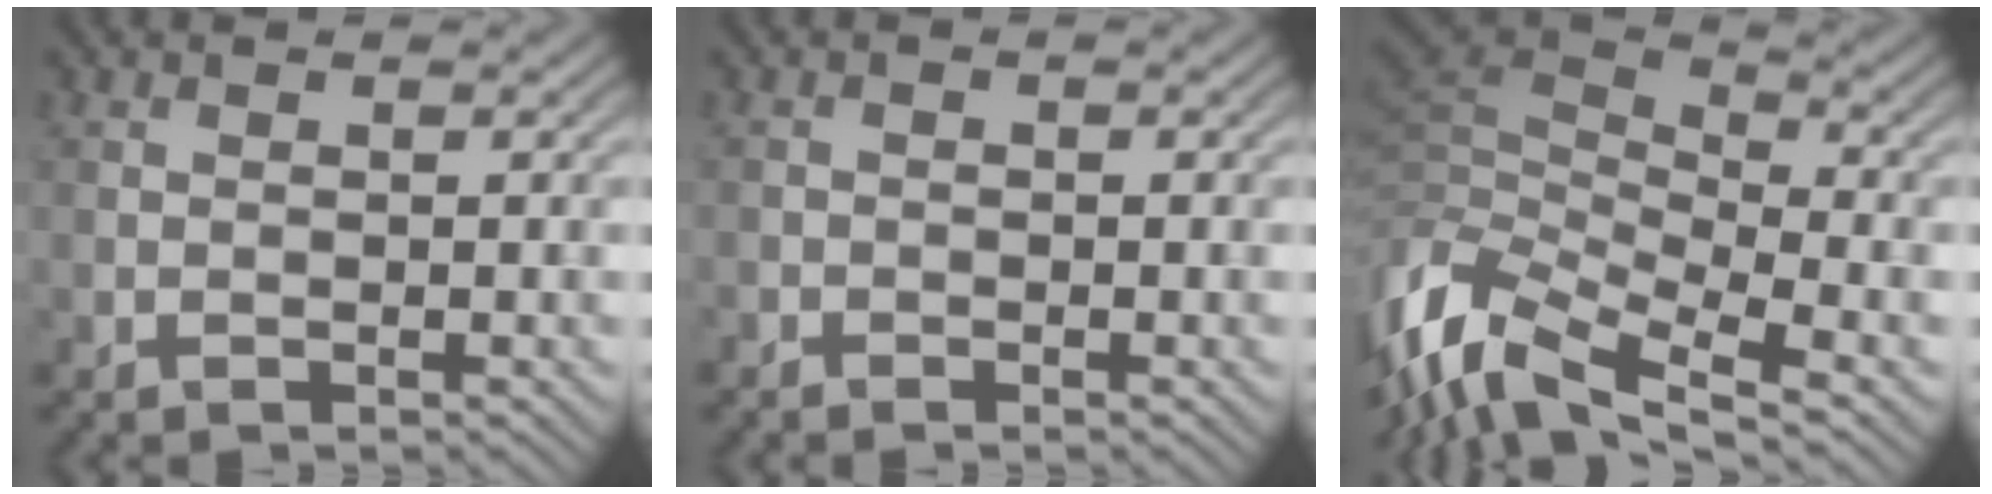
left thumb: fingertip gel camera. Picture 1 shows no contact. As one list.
[{"total": 0.9, "force": [-0.8, 0.5, 0.1], "torque": [-0.003, -0.002, -0.018]}, {"total": 12.9, "force": [-5.4, 5.6, 10.3], "torque": [-0.260, -0.004, -0.105]}]